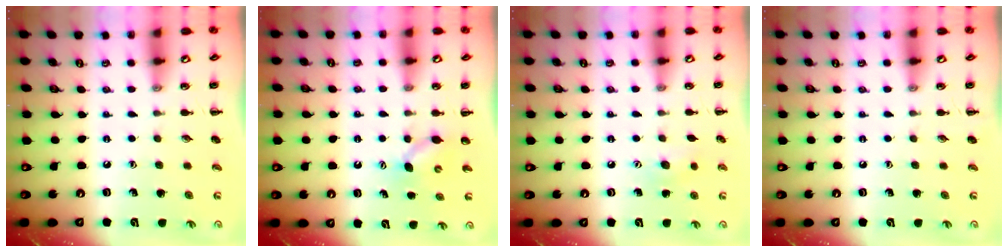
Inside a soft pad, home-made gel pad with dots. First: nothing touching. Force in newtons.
{"total": 4.6, "press": 4.4, "slide": 1.1}
{"total": 6.6, "press": 6.5, "slide": 1.3}
{"total": 0.0}